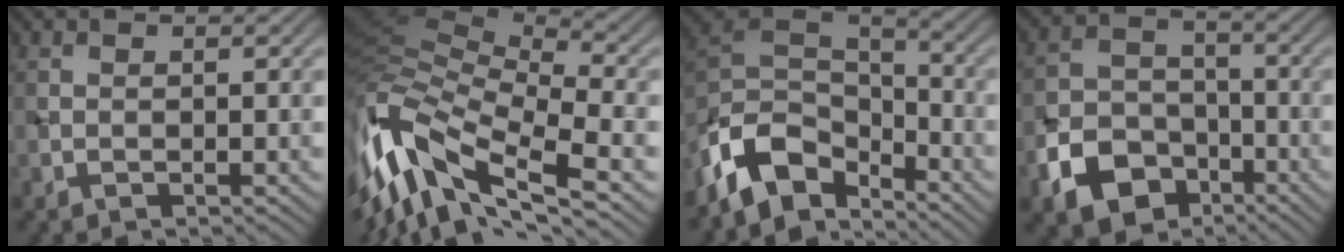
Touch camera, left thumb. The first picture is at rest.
{"total": 15.0, "force": [-6.9, 6.0, 12.0], "torque": [-0.292, -0.008, -0.125]}
{"total": 10.5, "force": [-6.7, 5.6, 5.8], "torque": [-0.120, -0.001, -0.147]}
{"total": 9.5, "force": [-5.1, 6.7, 4.5], "torque": [-0.102, -0.020, -0.102]}